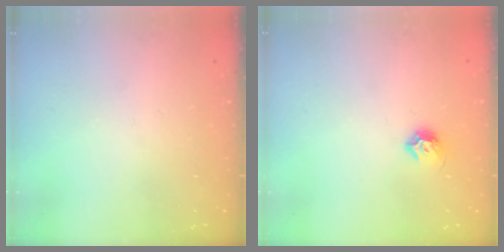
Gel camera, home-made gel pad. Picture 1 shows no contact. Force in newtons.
{"total": 7.4, "press": 7.3, "slide": 1.2}